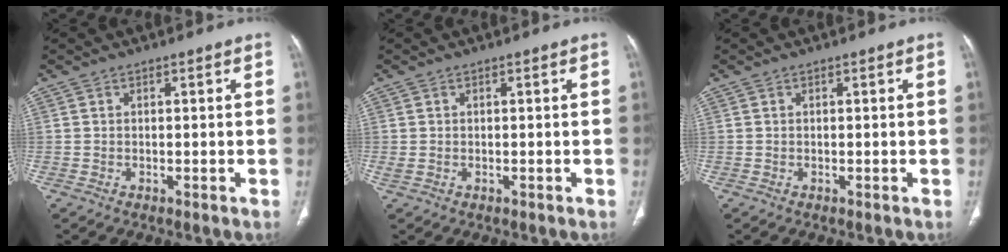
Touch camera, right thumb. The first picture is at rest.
{"total": 0.6, "force": [0.0, 0.3, 0.5], "torque": [-0.021, -0.003, 0.002]}
{"total": 0.0}